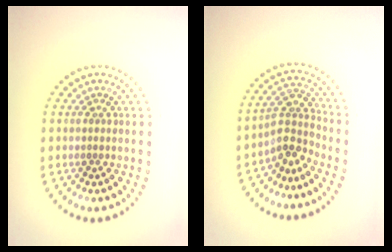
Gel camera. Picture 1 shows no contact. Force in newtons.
{"total": 3.0, "press": 2.2, "slide": 2.0}